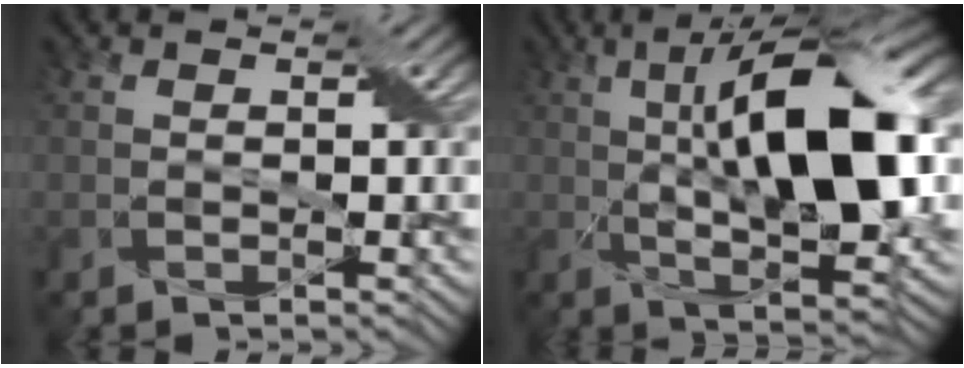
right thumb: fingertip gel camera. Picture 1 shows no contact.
{"total": 15.5, "force": [1.8, 5.4, 14.4], "torque": [-0.226, 0.020, 0.018]}